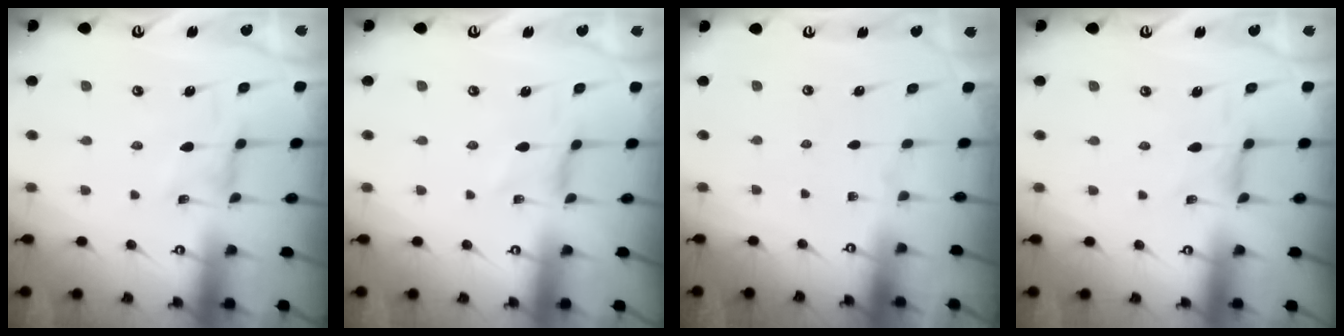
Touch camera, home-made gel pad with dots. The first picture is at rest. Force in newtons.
{"total": 0.0}
{"total": 0.0}
{"total": 0.7, "press": 0.6, "slide": 0.4}